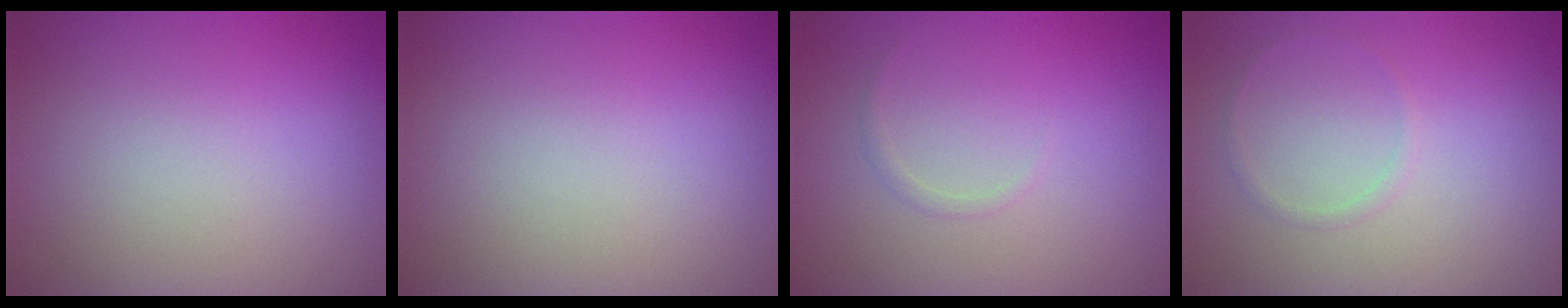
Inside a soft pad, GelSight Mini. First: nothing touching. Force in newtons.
{"total": 0.0}
{"total": 0.6, "press": 0.6, "slide": 0.0}
{"total": 0.6, "press": 0.6, "slide": 0.1}